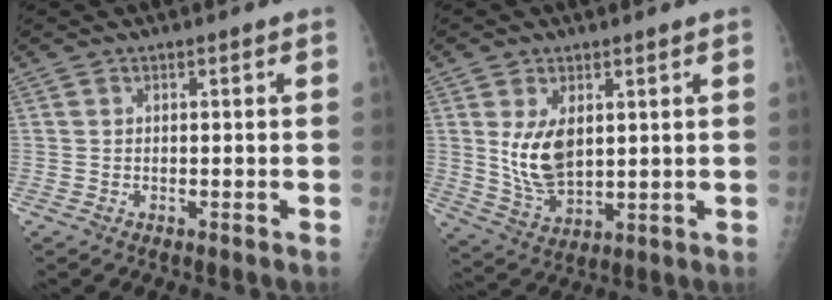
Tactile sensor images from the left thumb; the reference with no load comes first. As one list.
[{"total": 8.8, "force": [2.2, 5.0, 6.9], "torque": [-0.115, -0.022, 0.058]}]